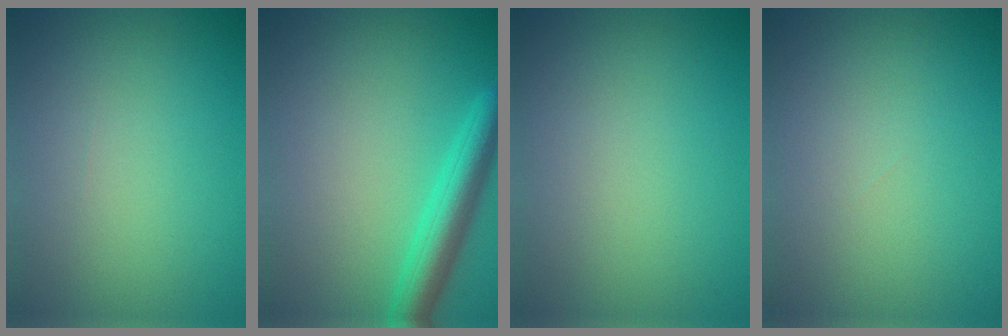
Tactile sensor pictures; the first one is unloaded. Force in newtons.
{"total": 4.3, "press": 4.3, "slide": 0.1}
{"total": 0.0}
{"total": 0.0}